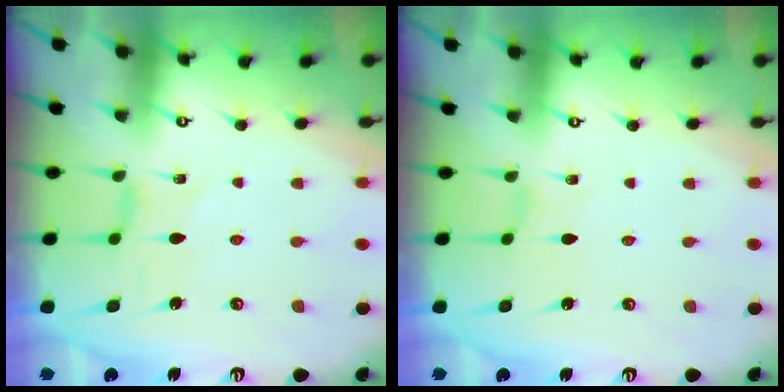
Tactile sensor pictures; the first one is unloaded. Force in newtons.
{"total": 0.0}